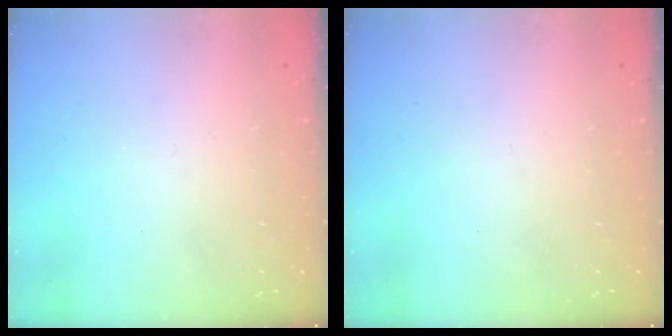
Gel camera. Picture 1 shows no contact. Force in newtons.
{"total": 0.0}